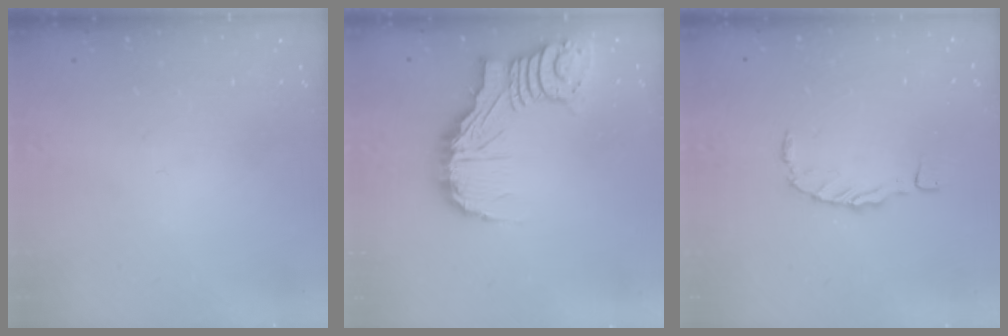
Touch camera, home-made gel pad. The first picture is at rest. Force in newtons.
{"total": 12.4, "press": 12.3, "slide": 1.5}
{"total": 0.0}